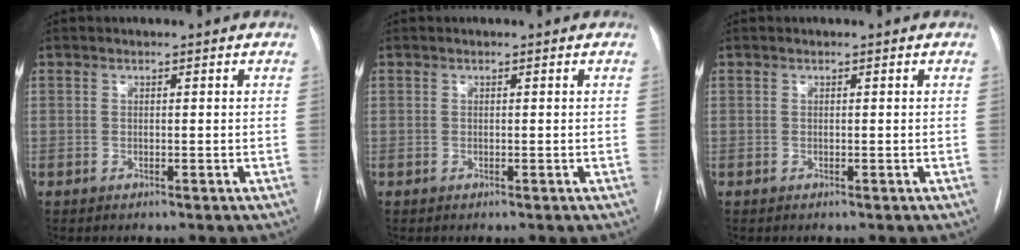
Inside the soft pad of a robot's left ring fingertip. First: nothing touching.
{"total": 0.0}
{"total": 0.0}